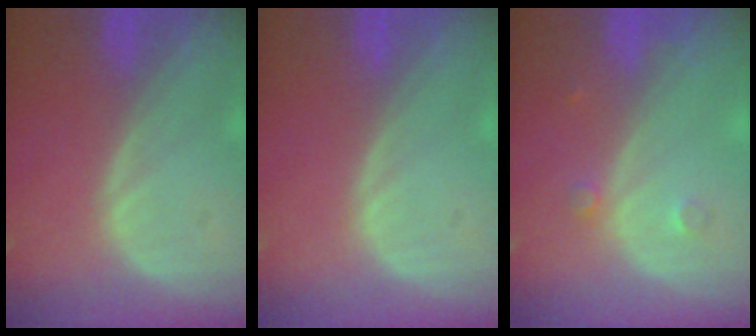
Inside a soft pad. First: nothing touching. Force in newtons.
{"total": 0.0}
{"total": 1.5, "press": 1.5, "slide": 0.1}